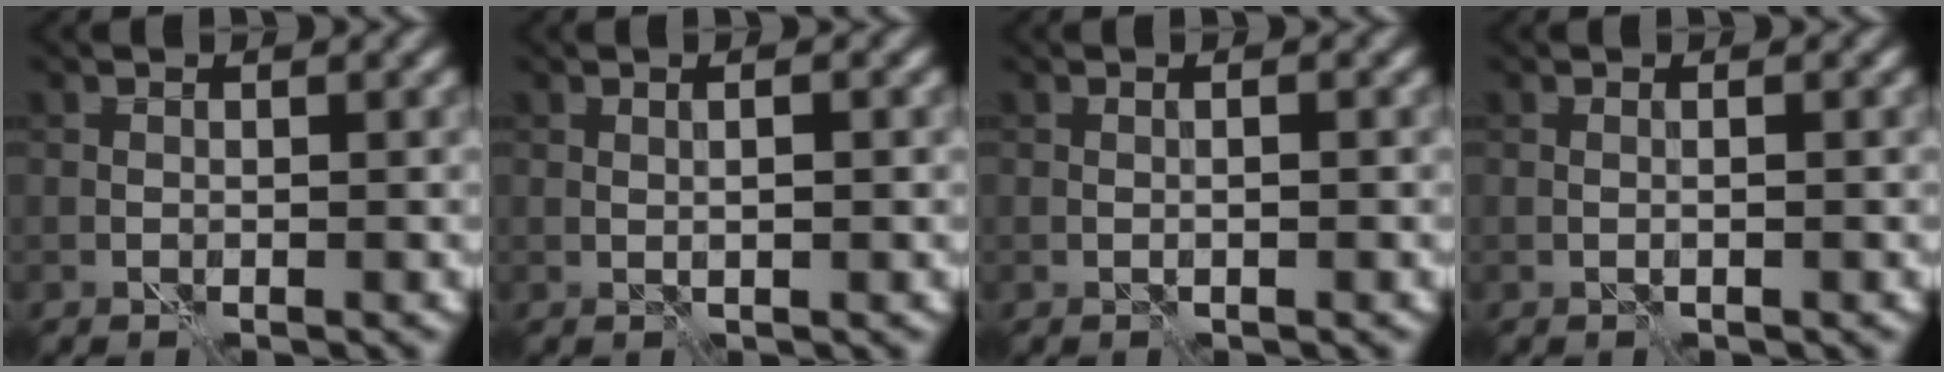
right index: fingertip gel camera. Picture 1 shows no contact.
{"total": 1.0, "force": [0.0, -0.1, 1.0], "torque": [-0.018, -0.002, 0.002]}
{"total": 0.5, "force": [-0.2, -0.2, 0.4], "torque": [-0.010, -0.001, -0.004]}
{"total": 0.0}